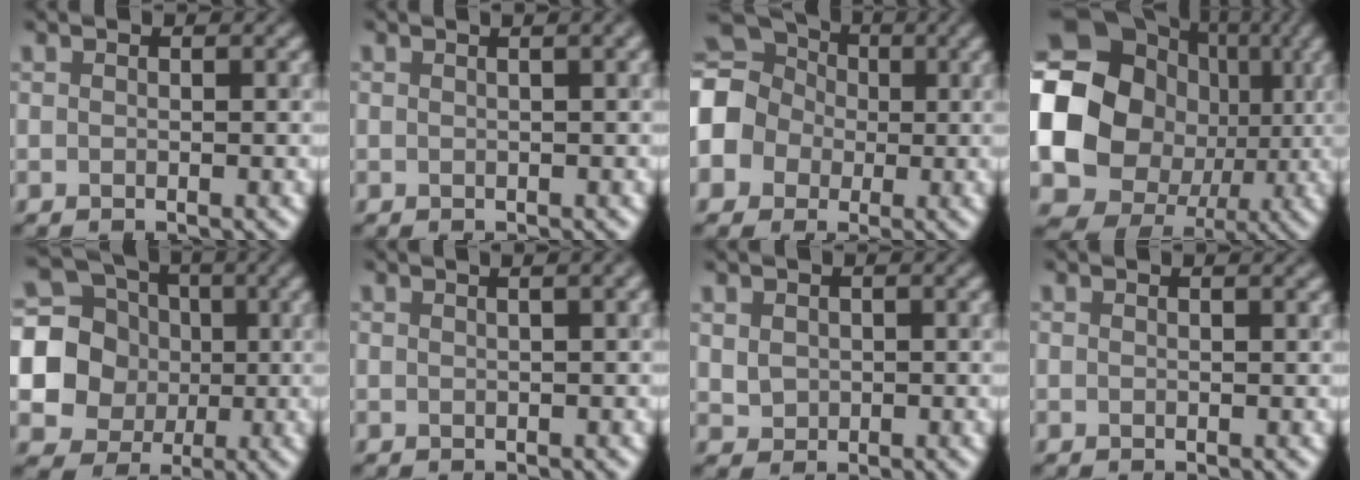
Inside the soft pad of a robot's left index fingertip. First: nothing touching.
{"total": 2.5, "force": [0.9, 0.9, 2.1], "torque": [-0.009, 0.010, 0.004]}
{"total": 12.8, "force": [-0.3, 11.6, 5.3], "torque": [-0.142, 0.014, -0.051]}
{"total": 18.8, "force": [-0.7, 16.6, 8.7], "torque": [-0.158, -0.006, -0.047]}
{"total": 8.2, "force": [0.2, 7.6, 3.0], "torque": [-0.072, 0.000, -0.019]}
{"total": 2.8, "force": [1.1, 1.1, 2.3], "torque": [-0.012, 0.011, 0.004]}
{"total": 1.8, "force": [0.4, 1.6, 0.8], "torque": [-0.018, 0.006, 0.011]}
{"total": 0.0}